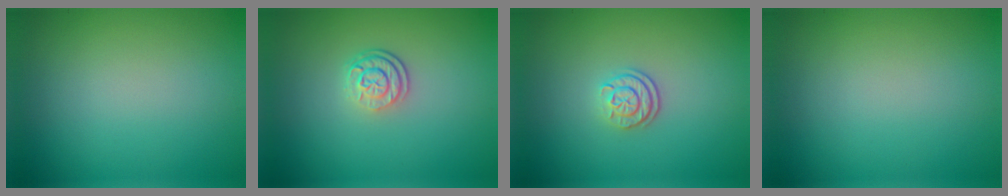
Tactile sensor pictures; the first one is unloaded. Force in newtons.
{"total": 2.7, "press": 2.0, "slide": 1.8}
{"total": 2.3, "press": 1.7, "slide": 1.5}
{"total": 0.0}